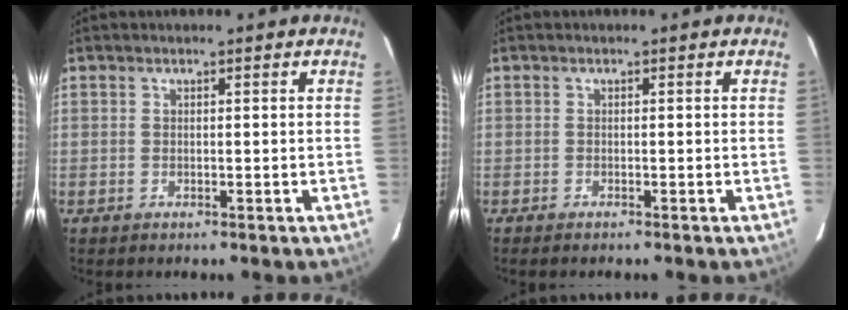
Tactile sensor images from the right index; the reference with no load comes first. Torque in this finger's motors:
{"motor_torque": [-0.01, 0.00, 0.08, 0.01]}